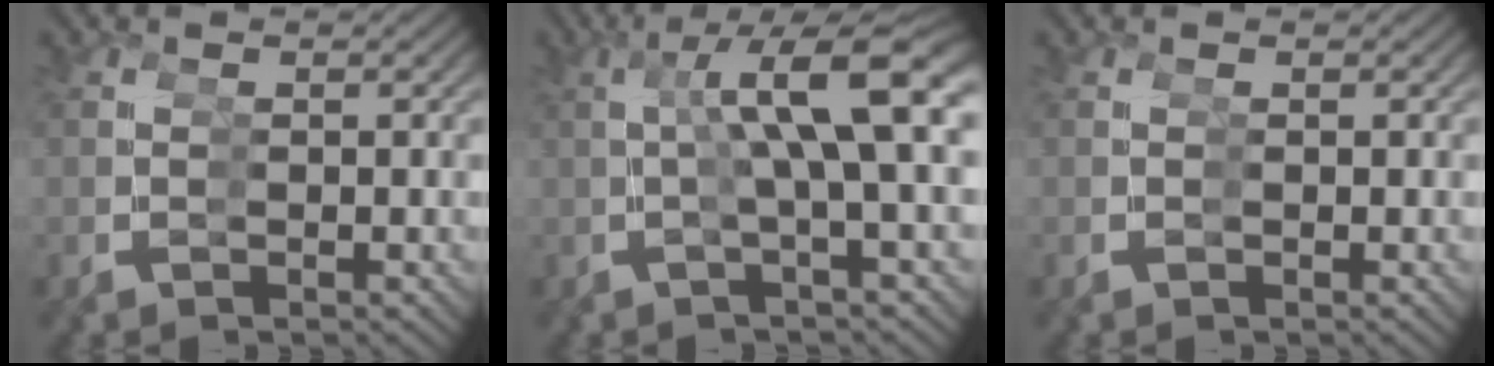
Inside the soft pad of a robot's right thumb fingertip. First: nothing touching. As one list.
[{"total": 10.8, "force": [1.3, 3.3, 10.2], "torque": [-0.133, 0.026, 0.003]}, {"total": 0.0}]